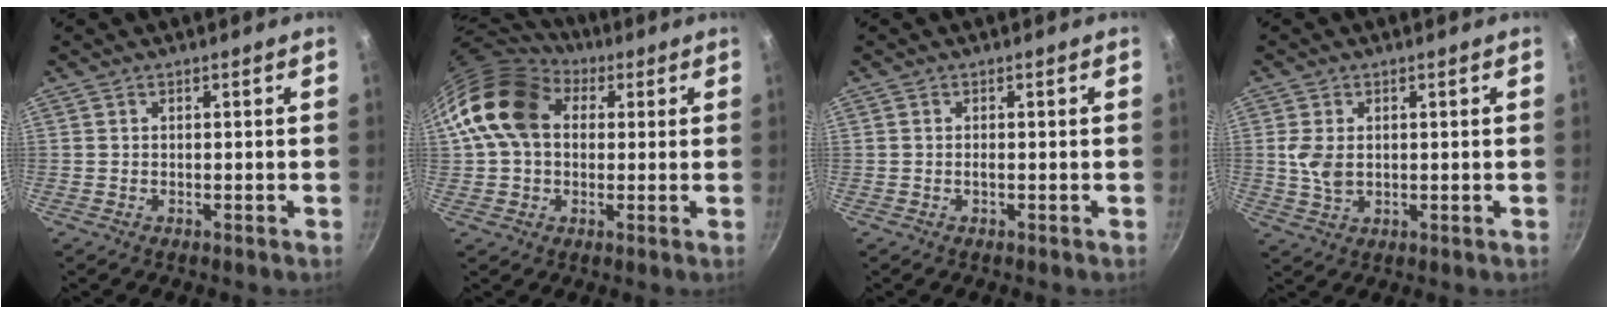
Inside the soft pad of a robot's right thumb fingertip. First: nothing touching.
{"total": 15.9, "force": [3.5, 11.9, 9.9], "torque": [-0.159, 0.024, 0.049]}
{"total": 0.6, "force": [-0.2, 0.2, 0.6], "torque": [-0.012, 0.001, -0.005]}
{"total": 5.1, "force": [0.6, 3.2, 3.8], "torque": [-0.080, -0.003, 0.014]}